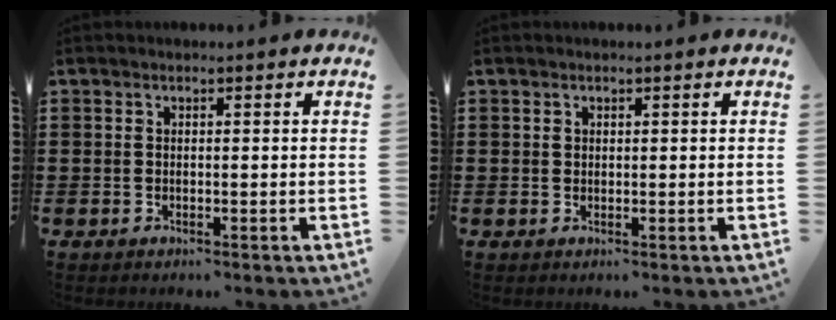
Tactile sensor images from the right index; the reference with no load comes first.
{"total": 0.8, "force": [0.5, 0.6, 0.2], "torque": [-0.004, 0.005, 0.009]}